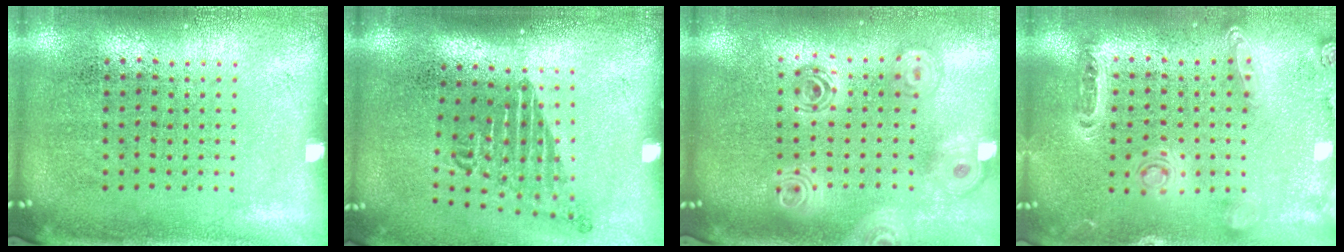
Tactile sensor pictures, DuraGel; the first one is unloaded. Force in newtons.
{"total": 1.7, "press": 1.2, "slide": 1.3}
{"total": 2.1, "press": 1.7, "slide": 1.3}
{"total": 1.4, "press": 1.4, "slide": 0.3}